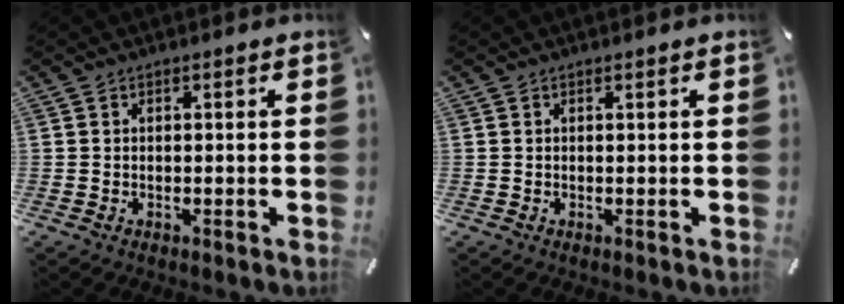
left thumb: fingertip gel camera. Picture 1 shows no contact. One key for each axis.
{"total": 0.0}